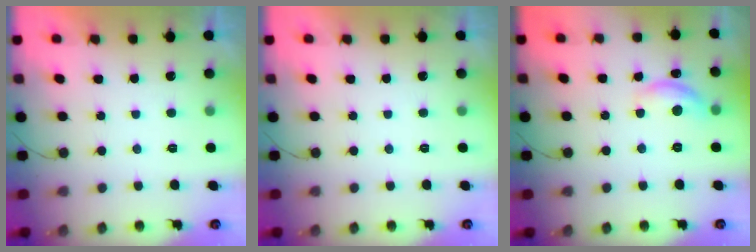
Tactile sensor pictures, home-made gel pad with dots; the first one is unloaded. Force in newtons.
{"total": 0.0}
{"total": 10.1, "press": 10.0, "slide": 0.6}